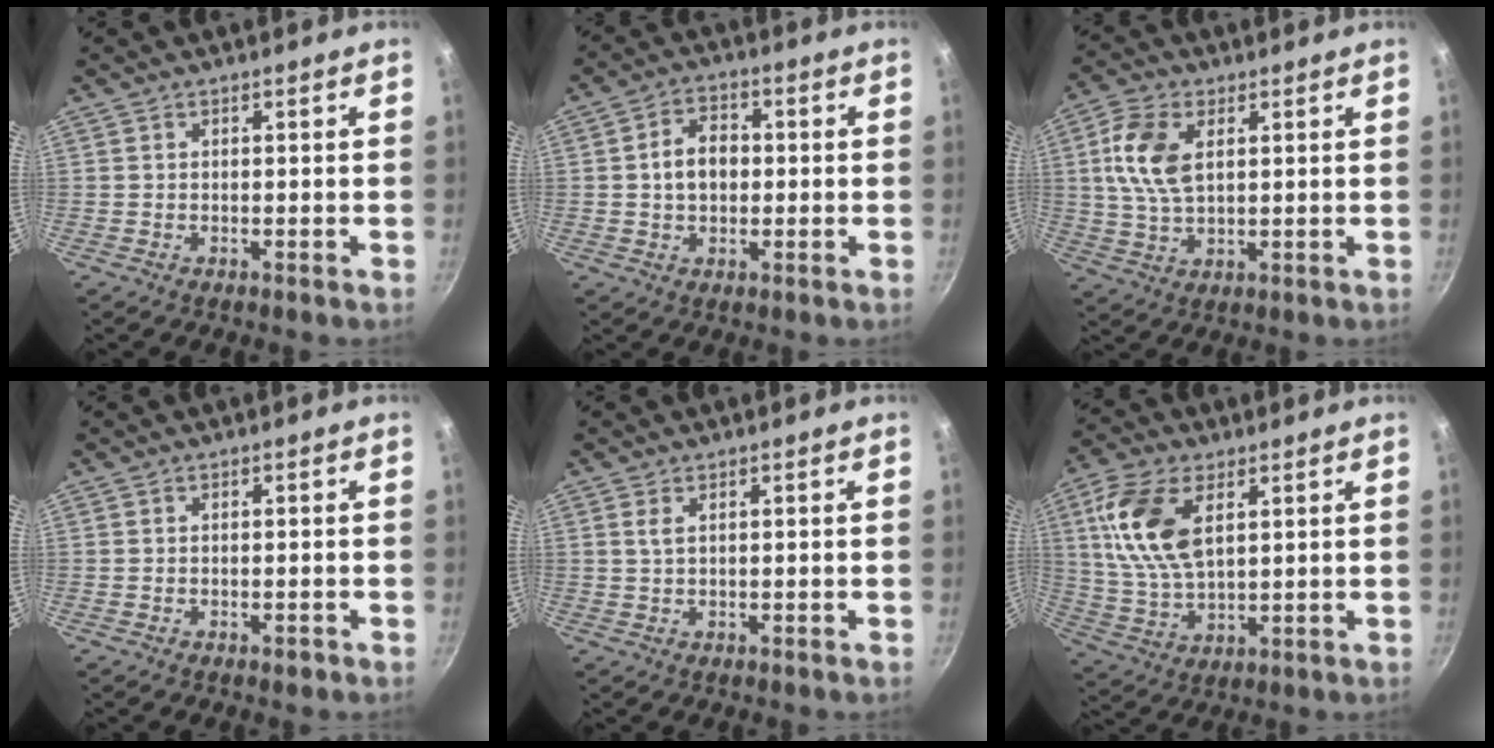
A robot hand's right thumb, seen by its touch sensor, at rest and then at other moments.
{"total": 7.1, "force": [0.1, 5.1, 4.9], "torque": [-0.056, 0.017, -0.004]}
{"total": 10.0, "force": [2.5, 5.7, 7.8], "torque": [-0.151, 0.002, 0.046]}
{"total": 1.1, "force": [-0.6, 0.6, 0.7], "torque": [-0.012, 0.003, -0.008]}
{"total": 1.5, "force": [0.6, 0.6, 1.3], "torque": [-0.027, -0.002, 0.012]}
{"total": 14.2, "force": [4.8, 7.6, 11.0], "torque": [-0.213, -0.010, 0.099]}